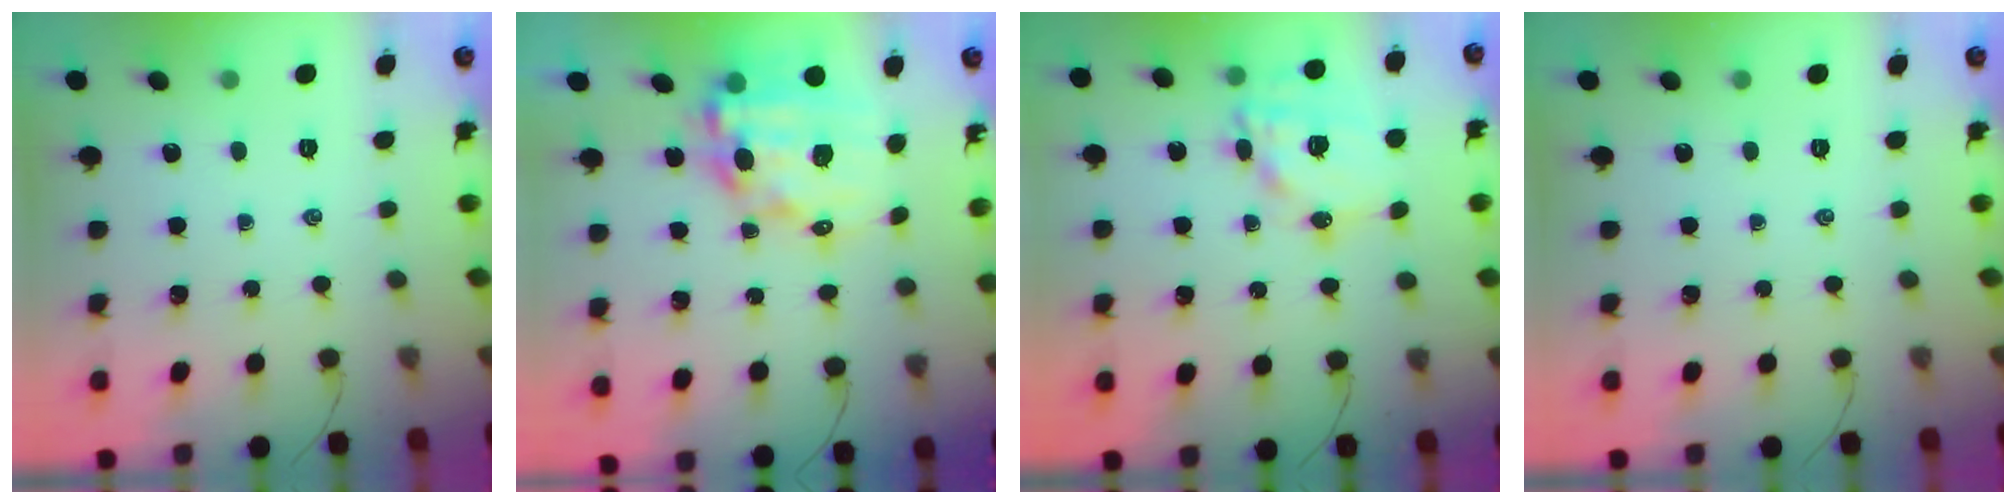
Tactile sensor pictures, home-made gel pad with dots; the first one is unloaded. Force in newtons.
{"total": 15.0, "press": 14.6, "slide": 3.4}
{"total": 15.3, "press": 15.0, "slide": 3.1}
{"total": 0.0}